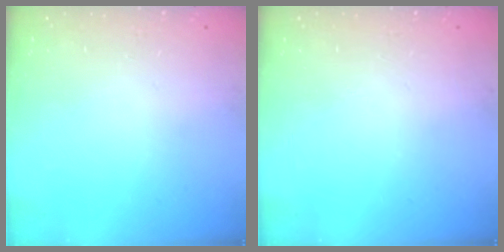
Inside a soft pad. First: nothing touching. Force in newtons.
{"total": 0.0}